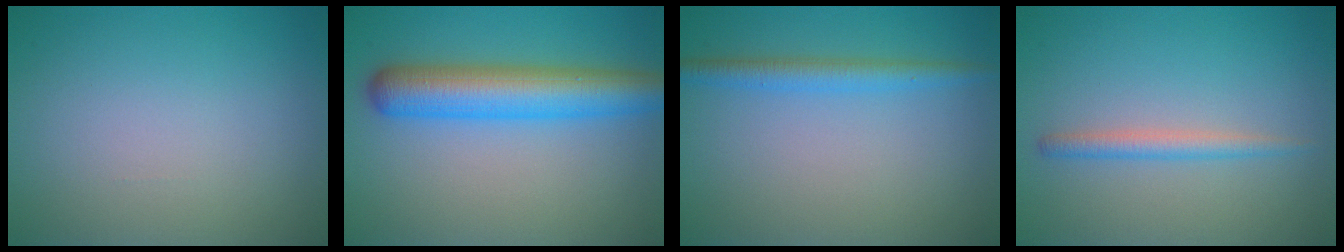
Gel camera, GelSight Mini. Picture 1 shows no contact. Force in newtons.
{"total": 6.8, "press": 6.8, "slide": 0.1}
{"total": 2.4, "press": 2.4, "slide": 0.2}
{"total": 1.8, "press": 1.8, "slide": 0.1}